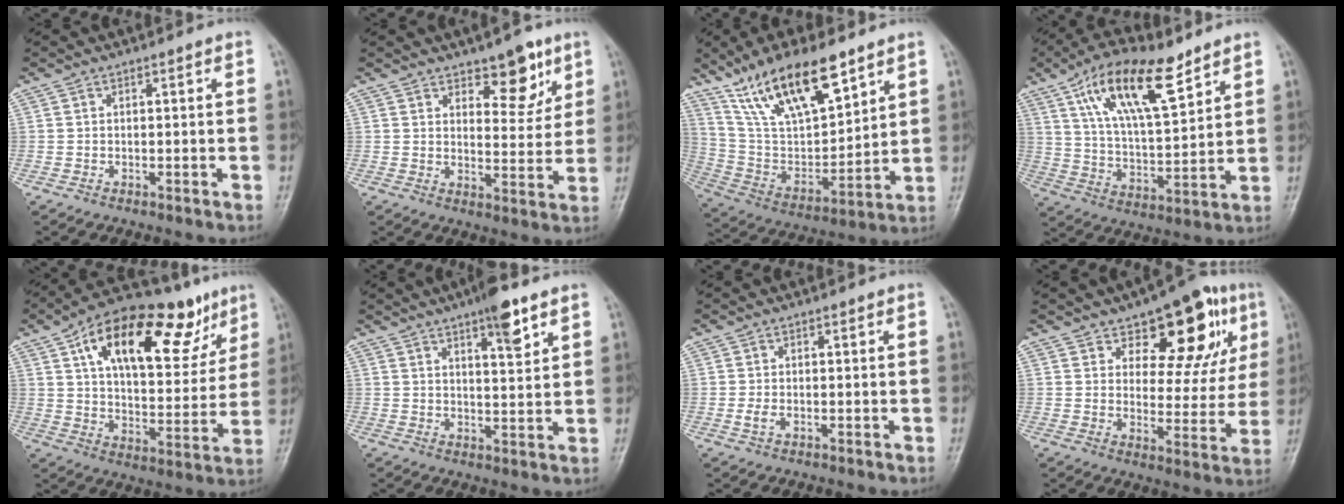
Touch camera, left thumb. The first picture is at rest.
{"total": 8.1, "force": [5.1, 3.9, 4.9], "torque": [-0.035, -0.035, 0.074]}
{"total": 19.4, "force": [12.7, 7.0, 13.0], "torque": [-0.200, -0.049, 0.248]}
{"total": 17.5, "force": [10.0, 6.5, 12.8], "torque": [-0.198, -0.034, 0.182]}
{"total": 25.3, "force": [13.0, 12.0, 18.1], "torque": [-0.237, -0.007, 0.204]}
{"total": 7.4, "force": [4.6, 1.7, 5.6], "torque": [-0.076, -0.023, 0.068]}
{"total": 1.6, "force": [-0.2, 0.9, 1.2], "torque": [-0.028, -0.003, -0.006]}
{"total": 16.1, "force": [8.3, 8.2, 11.1], "torque": [-0.082, -0.032, 0.116]}